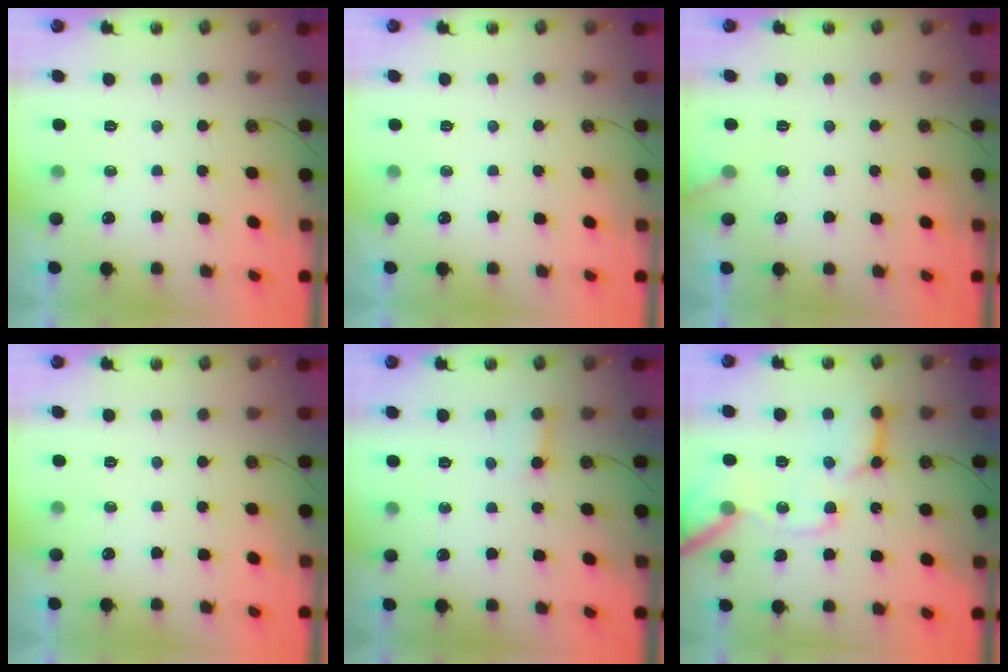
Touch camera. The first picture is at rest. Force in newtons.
{"total": 0.0}
{"total": 4.6, "press": 4.6, "slide": 0.3}
{"total": 0.0}
{"total": 4.2, "press": 4.2, "slide": 0.3}
{"total": 18.3, "press": 18.2, "slide": 2.3}